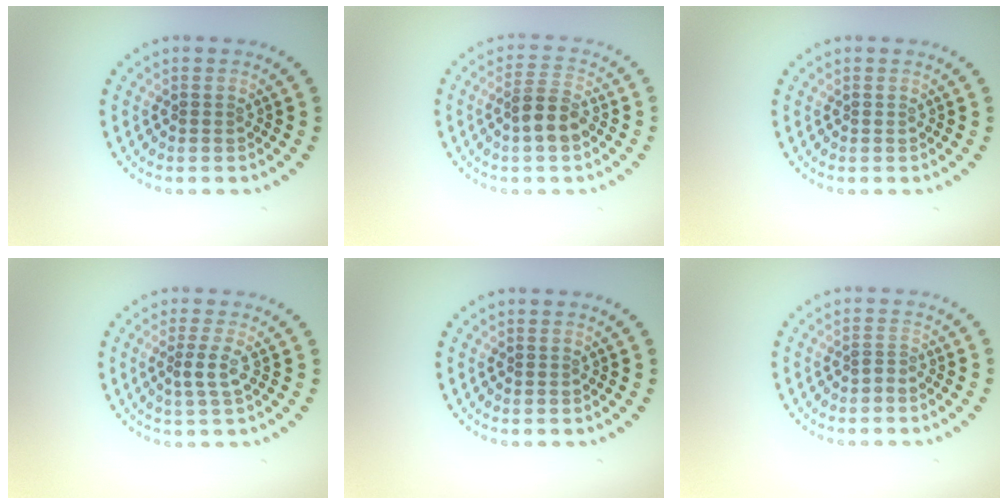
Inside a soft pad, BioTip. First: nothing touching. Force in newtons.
{"total": 3.5, "press": 3.3, "slide": 1.0}
{"total": 0.0}
{"total": 1.7, "press": 1.2, "slide": 1.2}
{"total": 0.0}
{"total": 0.8, "press": 0.2, "slide": 0.7}